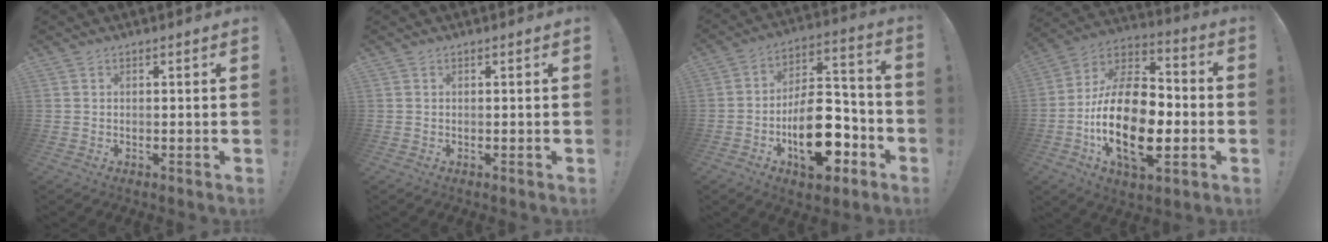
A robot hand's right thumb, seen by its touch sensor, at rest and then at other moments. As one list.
[{"total": 0.0}, {"total": 21.5, "force": [-8.1, 11.4, 16.3], "torque": [-0.261, 0.065, -0.116]}, {"total": 26.0, "force": [-5.6, 14.3, 21.0], "torque": [-0.403, 0.025, -0.089]}]